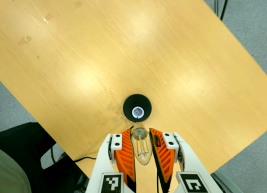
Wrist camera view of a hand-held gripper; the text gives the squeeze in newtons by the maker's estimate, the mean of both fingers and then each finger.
{"total": 19.9, "left": 21.8, "right": 18.0}